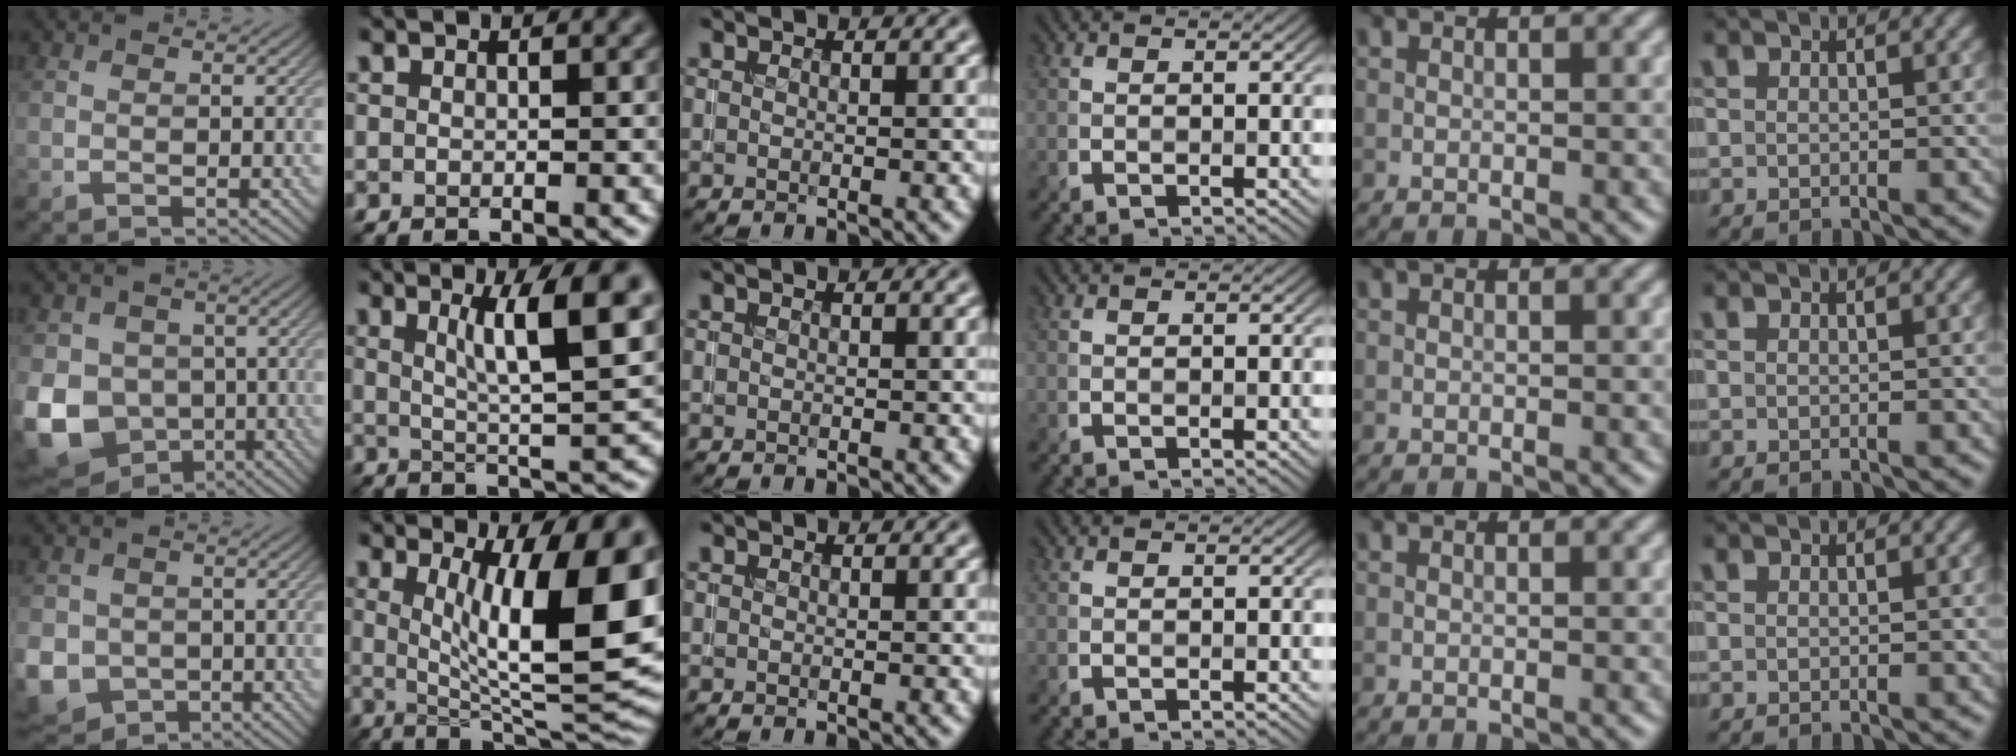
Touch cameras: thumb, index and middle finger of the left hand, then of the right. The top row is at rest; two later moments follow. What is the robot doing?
{"motion": "insert", "object": "coin"}